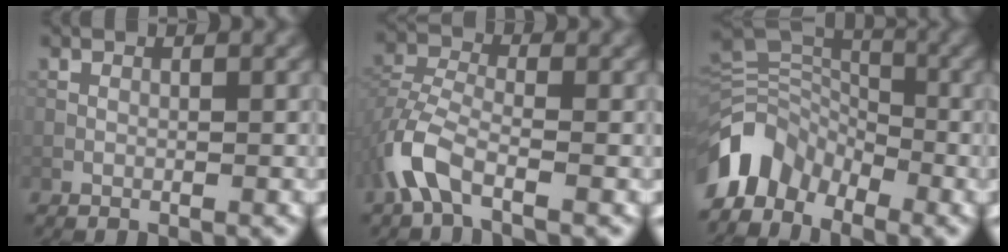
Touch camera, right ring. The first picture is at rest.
{"total": 4.9, "force": [-2.7, 2.3, 3.4], "torque": [-0.079, 0.001, -0.067]}
{"total": 7.0, "force": [-4.5, 4.3, 3.1], "torque": [-0.056, -0.004, -0.098]}